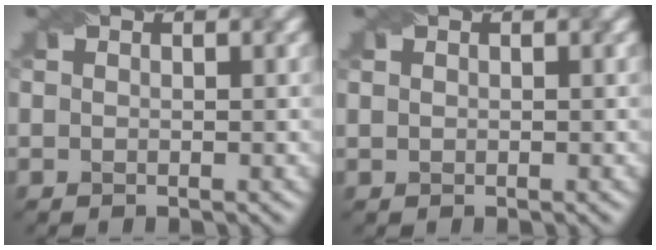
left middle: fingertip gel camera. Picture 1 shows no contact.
{"total": 0.5, "force": [0.4, 0.3, 0.1], "torque": [-0.002, 0.000, 0.006]}